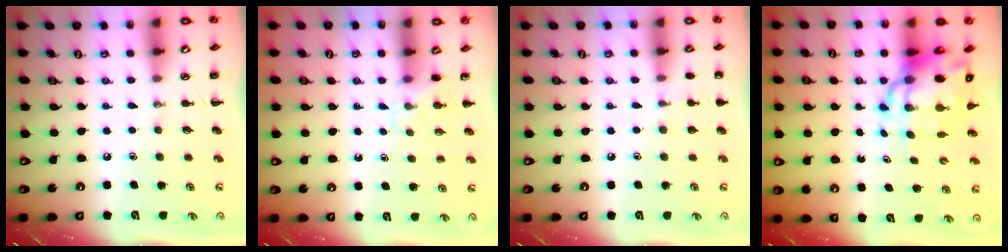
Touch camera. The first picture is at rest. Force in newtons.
{"total": 4.1, "press": 3.8, "slide": 1.7}
{"total": 5.3, "press": 5.1, "slide": 1.5}
{"total": 11.2, "press": 10.9, "slide": 2.9}